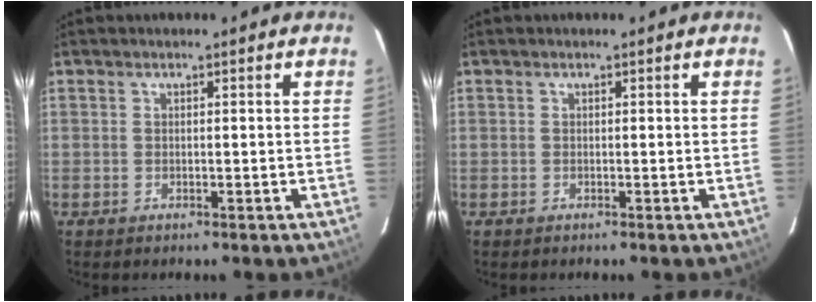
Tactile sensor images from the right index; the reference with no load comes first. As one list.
[{"total": 0.0}]